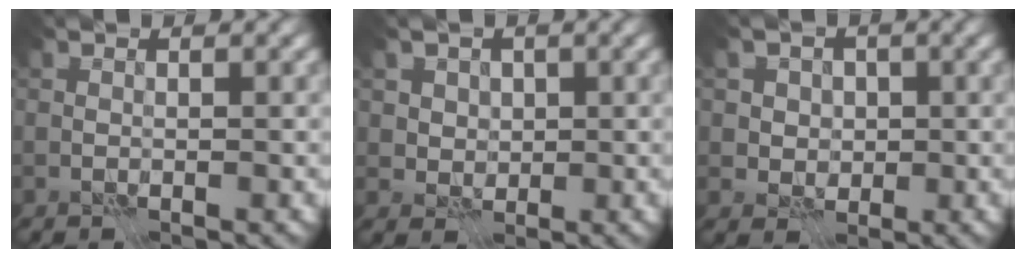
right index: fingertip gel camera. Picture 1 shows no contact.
{"total": 3.3, "force": [1.4, 2.7, 1.3], "torque": [-0.020, 0.004, 0.020]}
{"total": 3.8, "force": [1.1, 3.2, 1.6], "torque": [-0.012, 0.010, 0.010]}